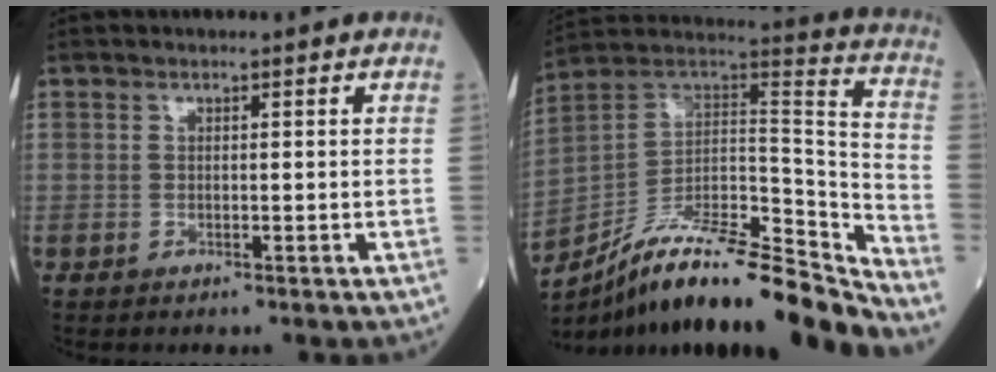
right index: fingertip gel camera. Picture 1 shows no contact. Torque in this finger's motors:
{"motor_torque": [-0.35, -1.27, 0.44, 0.09]}